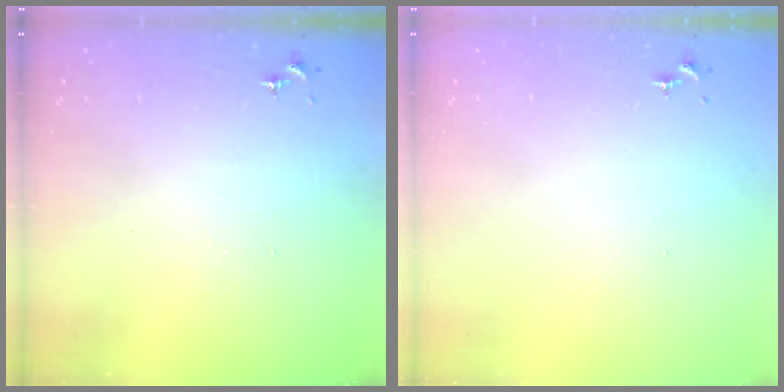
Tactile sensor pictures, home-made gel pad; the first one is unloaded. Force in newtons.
{"total": 0.0}